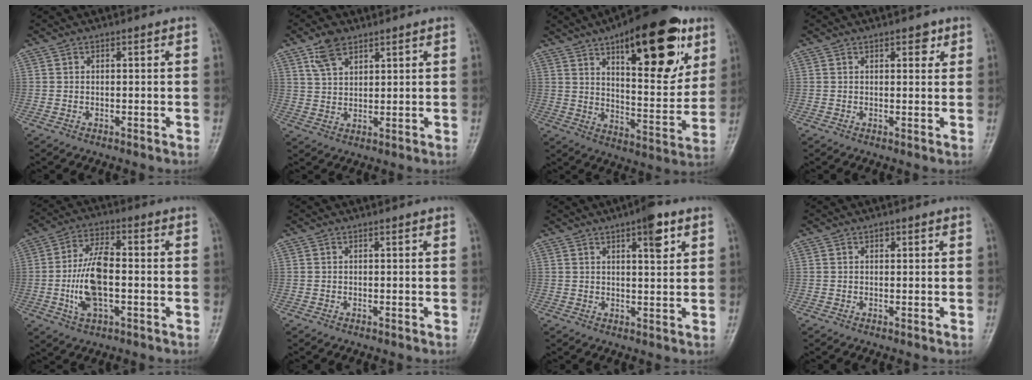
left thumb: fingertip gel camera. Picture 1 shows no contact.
{"total": 5.7, "force": [3.6, 3.2, 3.1], "torque": [-0.047, -0.015, 0.072]}
{"total": 24.4, "force": [11.9, 9.5, 19.0], "torque": [-0.235, -0.041, 0.179]}
{"total": 2.7, "force": [1.4, 1.4, 1.8], "torque": [-0.009, -0.004, 0.018]}
{"total": 11.4, "force": [-1.7, 5.1, 10.1], "torque": [-0.200, 0.016, -0.032]}
{"total": 0.0}
{"total": 5.9, "force": [3.0, 1.7, 4.8], "torque": [-0.057, -0.012, 0.039]}
{"total": 1.1, "force": [0.5, 0.7, 0.7], "torque": [-0.003, 0.000, 0.005]}